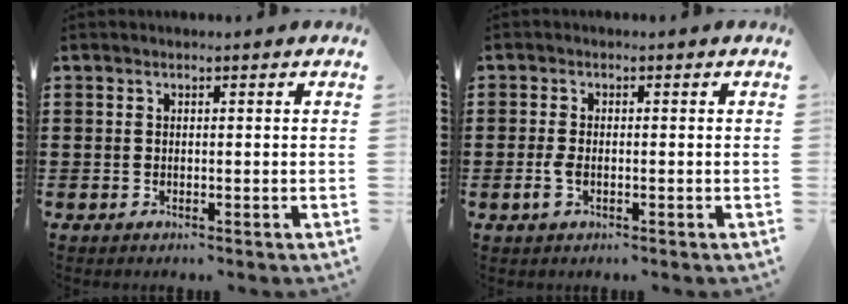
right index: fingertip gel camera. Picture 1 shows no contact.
{"total": 2.2, "force": [-0.7, 1.0, 1.8], "torque": [-0.051, -0.009, -0.015]}